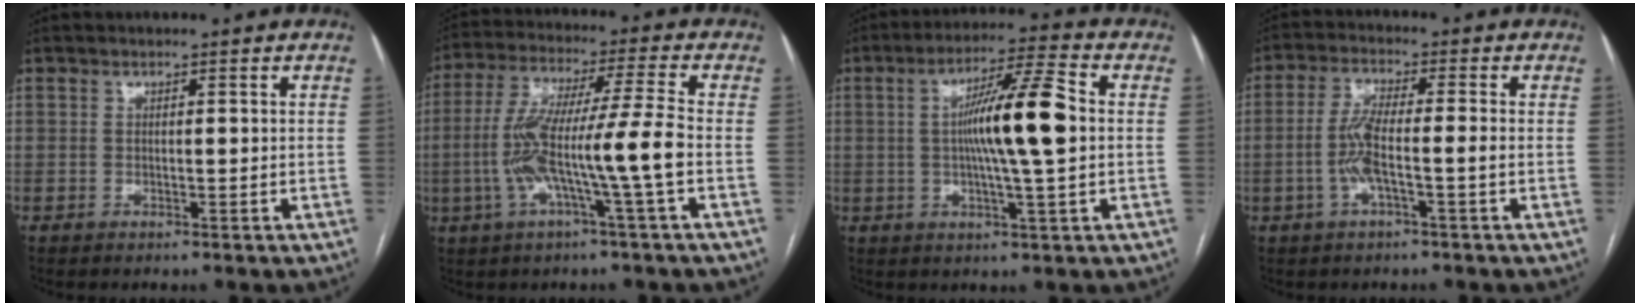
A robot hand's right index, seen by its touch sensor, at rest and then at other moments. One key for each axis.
{"total": 12.2, "fx": -2.9, "fy": -0.9, "fz": 11.9, "tx": -0.237, "ty": 0.013, "tz": -0.056}
{"total": 11.6, "fx": 0.6, "fy": 0.1, "fz": 11.6, "tx": -0.202, "ty": 0.009, "tz": 0.007}
{"total": 5.5, "fx": -1.5, "fy": 0.3, "fz": 5.2, "tx": -0.116, "ty": 0.011, "tz": -0.028}